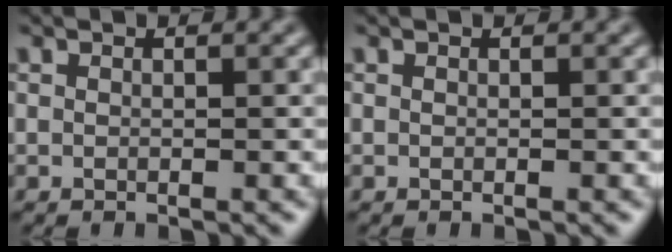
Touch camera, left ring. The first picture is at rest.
{"total": 0.0}